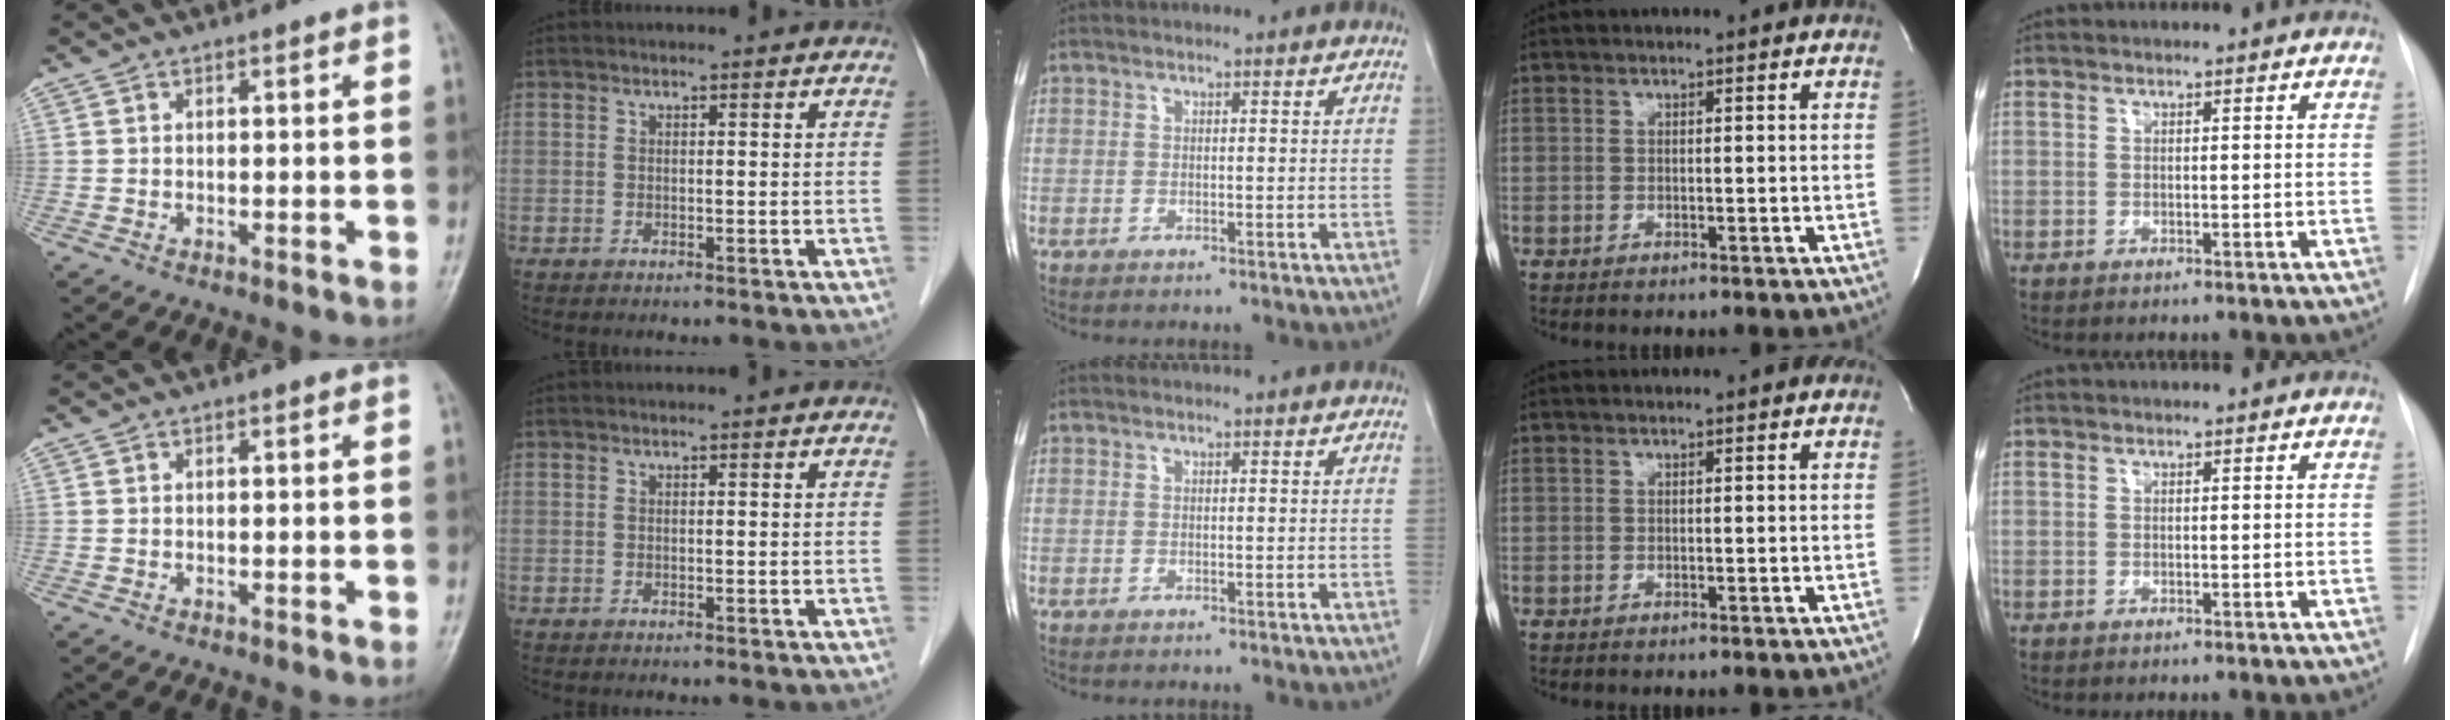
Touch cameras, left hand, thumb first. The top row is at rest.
{}